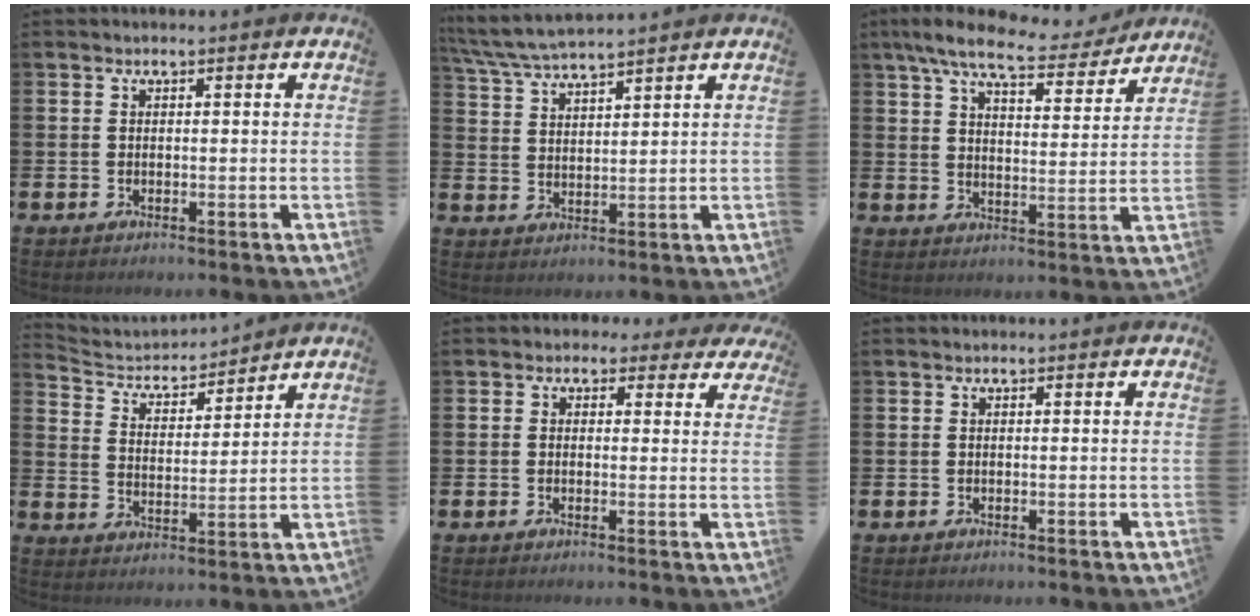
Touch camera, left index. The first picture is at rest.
{"total": 5.4, "force": [5.2, 0.2, 1.4], "torque": [-0.045, -0.022, 0.093]}
{"total": 8.8, "force": [7.8, 2.0, 3.6], "torque": [-0.086, -0.041, 0.136]}
{"total": 4.3, "force": [4.0, 1.4, 0.2], "torque": [-0.030, -0.033, 0.065]}
{"total": 2.1, "force": [1.4, 1.5, 0.0], "torque": [0.002, -0.006, 0.018]}
{"total": 0.0}